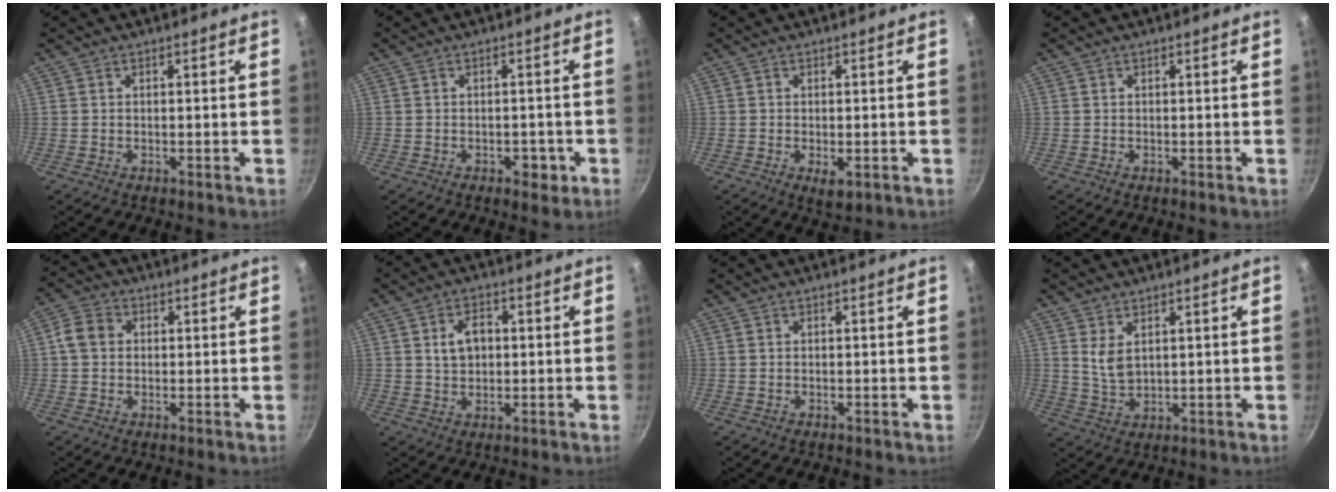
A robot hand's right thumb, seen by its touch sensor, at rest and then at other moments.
{"total": 3.0, "force": [-1.3, 1.8, 2.0], "torque": [-0.011, 0.009, -0.016]}
{"total": 2.6, "force": [-0.8, 1.2, 2.2], "torque": [-0.035, -0.005, -0.009]}
{"total": 0.0}
{"total": 5.0, "force": [0.5, 4.1, 2.8], "torque": [-0.047, 0.013, 0.004]}
{"total": 5.3, "force": [0.9, 3.7, 3.7], "torque": [-0.050, 0.005, 0.015]}
{"total": 0.0}
{"total": 4.4, "force": [1.7, 2.4, 3.2], "torque": [-0.057, -0.014, 0.044]}